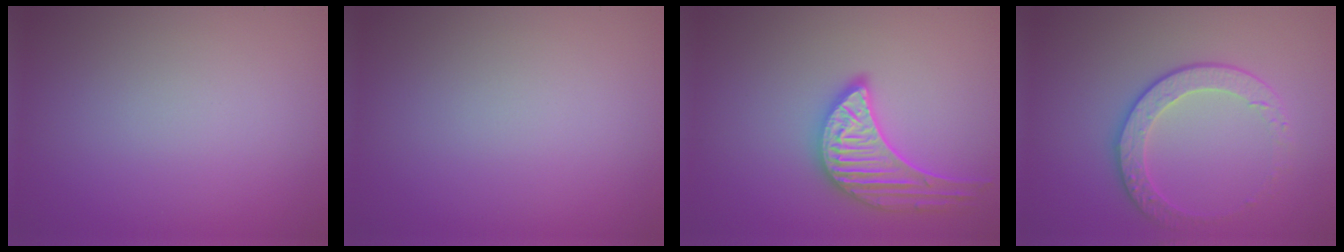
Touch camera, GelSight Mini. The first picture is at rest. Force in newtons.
{"total": 0.0}
{"total": 3.8, "press": 3.7, "slide": 0.9}
{"total": 2.8, "press": 2.4, "slide": 1.4}